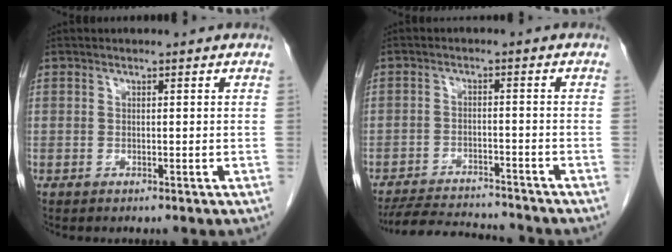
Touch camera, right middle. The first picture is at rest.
{"total": 10.8, "force": [-10.4, 0.9, 2.9], "torque": [-0.051, -0.008, -0.157]}